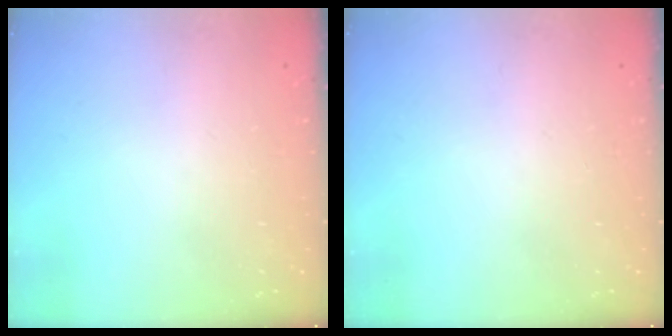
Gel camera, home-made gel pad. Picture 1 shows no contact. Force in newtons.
{"total": 0.0}